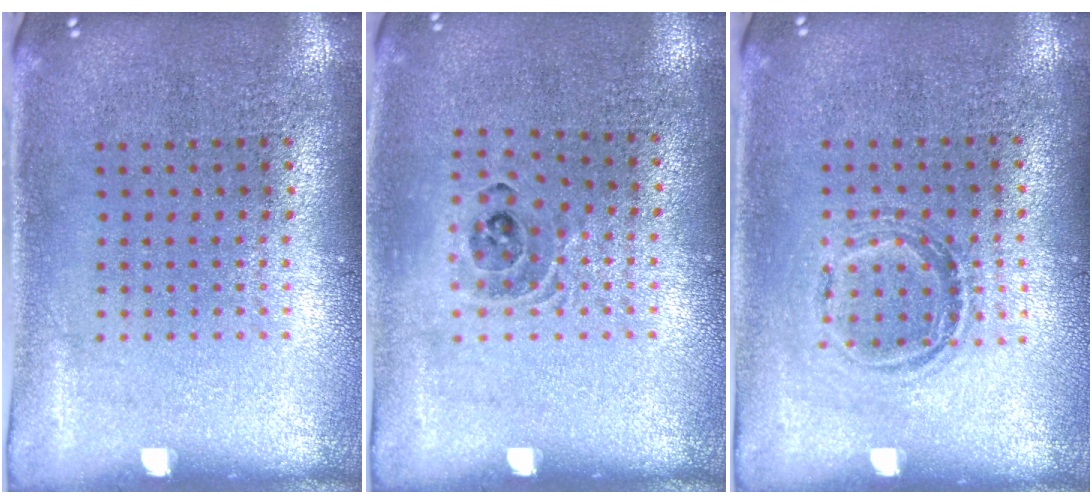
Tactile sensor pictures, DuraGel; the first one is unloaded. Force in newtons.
{"total": 0.9, "press": 0.9, "slide": 0.2}
{"total": 1.1, "press": 0.9, "slide": 0.7}